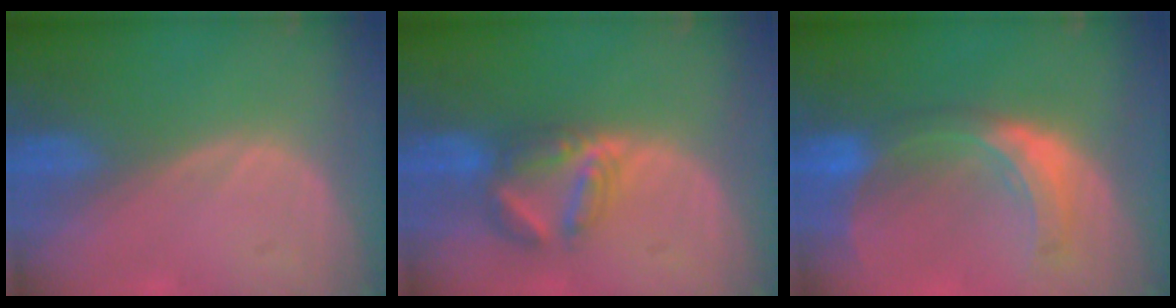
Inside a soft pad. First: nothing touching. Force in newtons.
{"total": 5.9, "press": 5.9, "slide": 0.2}
{"total": 8.3, "press": 7.4, "slide": 3.8}